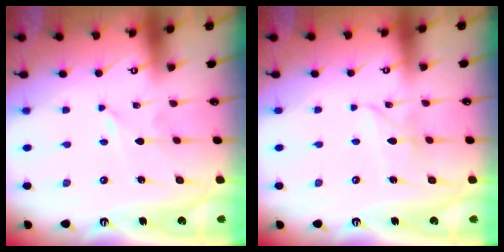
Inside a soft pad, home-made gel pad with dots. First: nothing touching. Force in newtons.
{"total": 4.0, "press": 4.0, "slide": 0.2}